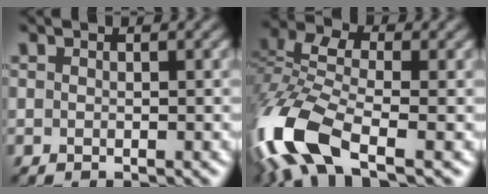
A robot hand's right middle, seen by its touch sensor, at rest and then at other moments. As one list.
[{"total": 11.4, "force": [-5.4, 5.3, 8.5], "torque": [-0.206, -0.004, -0.118]}]